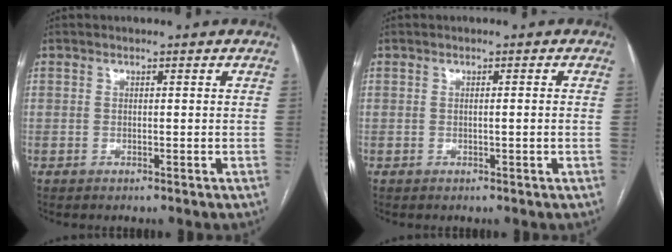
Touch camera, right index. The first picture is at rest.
{"total": 1.0, "force": [-0.1, -0.2, 1.0], "torque": [-0.014, 0.000, 0.000]}